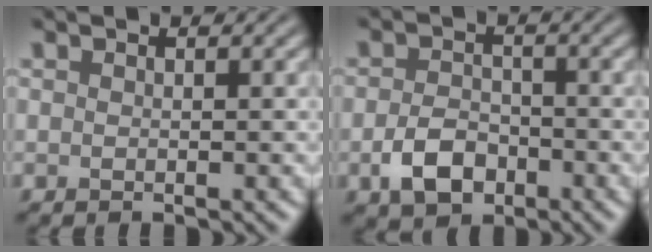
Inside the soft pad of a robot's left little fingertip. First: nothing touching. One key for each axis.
{"total": 3.9, "fx": -1.8, "fy": 2.7, "fz": 2.3, "tx": -0.046, "ty": -0.002, "tz": -0.037}